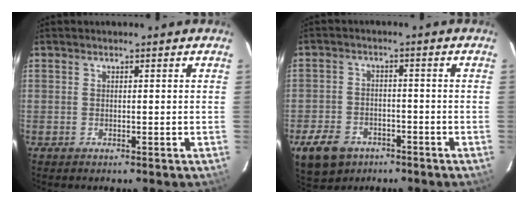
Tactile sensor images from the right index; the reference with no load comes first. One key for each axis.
{"total": 10.4, "fx": -6.2, "fy": 7.1, "fz": 4.5, "tx": -0.126, "ty": 0.002, "tz": -0.094}